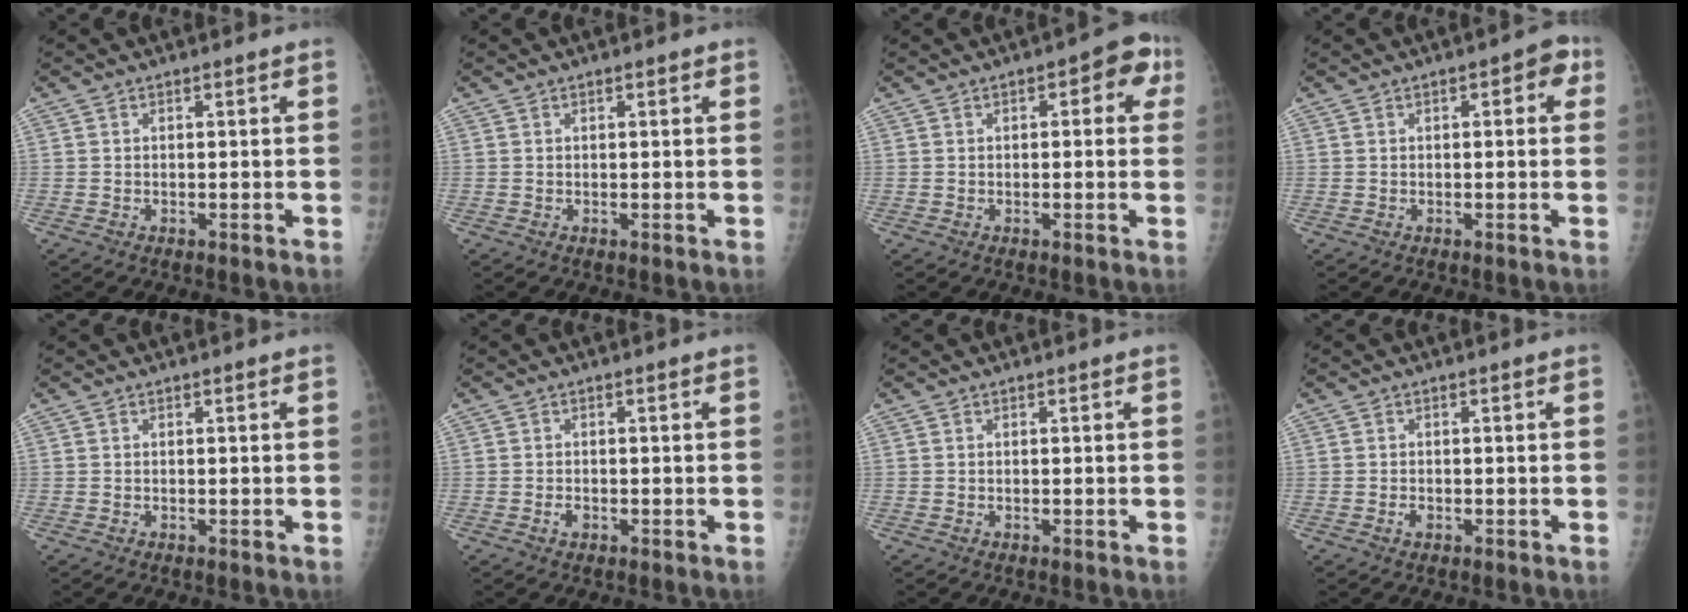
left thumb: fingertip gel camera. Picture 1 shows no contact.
{"total": 0.8, "force": [0.4, 0.2, 0.7], "torque": [-0.011, 0.001, 0.005]}
{"total": 6.0, "force": [1.7, 2.8, 5.0], "torque": [-0.029, 0.013, 0.010]}
{"total": 4.0, "force": [1.2, 1.8, 3.3], "torque": [-0.023, 0.007, 0.007]}
{"total": 0.0}
{"total": 1.2, "force": [-0.6, 0.7, 0.8], "torque": [-0.014, 0.004, -0.009]}
{"total": 0.0}
{"total": 1.1, "force": [-0.5, 0.6, 0.7], "torque": [-0.013, 0.004, -0.008]}